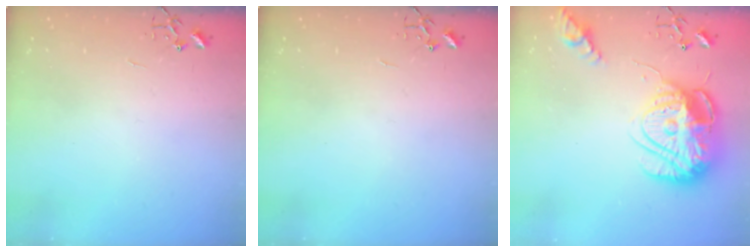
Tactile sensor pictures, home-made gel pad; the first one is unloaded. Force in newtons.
{"total": 0.0}
{"total": 24.2, "press": 24.1, "slide": 2.0}